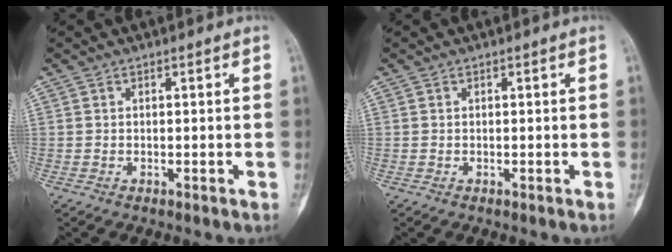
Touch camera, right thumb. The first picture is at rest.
{"total": 0.0}